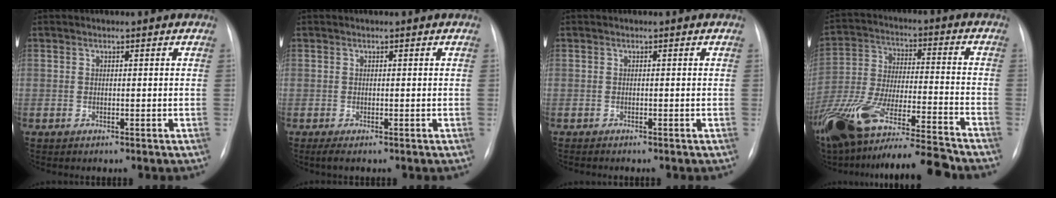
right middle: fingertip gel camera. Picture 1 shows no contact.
{"total": 1.1, "force": [-0.7, 0.1, 0.8], "torque": [-0.017, -0.004, -0.011]}
{"total": 0.7, "force": [-0.7, 0.1, 0.3], "torque": [-0.009, -0.003, -0.010]}
{"total": 23.5, "force": [-19.4, 1.7, 13.1], "torque": [-0.253, -0.031, -0.336]}